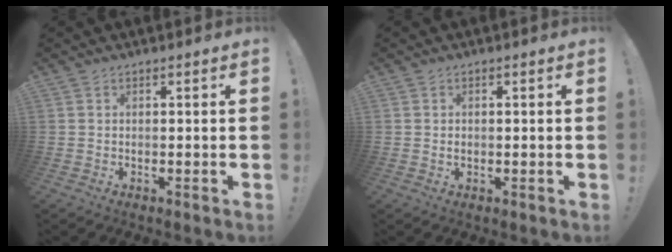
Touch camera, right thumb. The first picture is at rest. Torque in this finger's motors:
{"motor_torque": [0.02, -0.16, -0.08, 0.13, -0.02]}